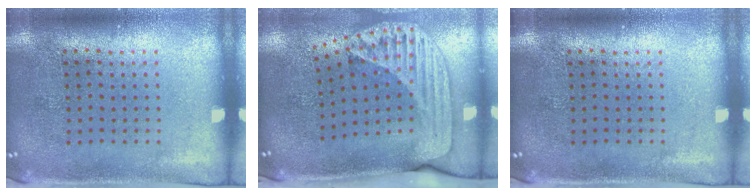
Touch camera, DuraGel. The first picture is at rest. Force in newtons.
{"total": 2.7, "press": 1.8, "slide": 1.9}
{"total": 0.0}